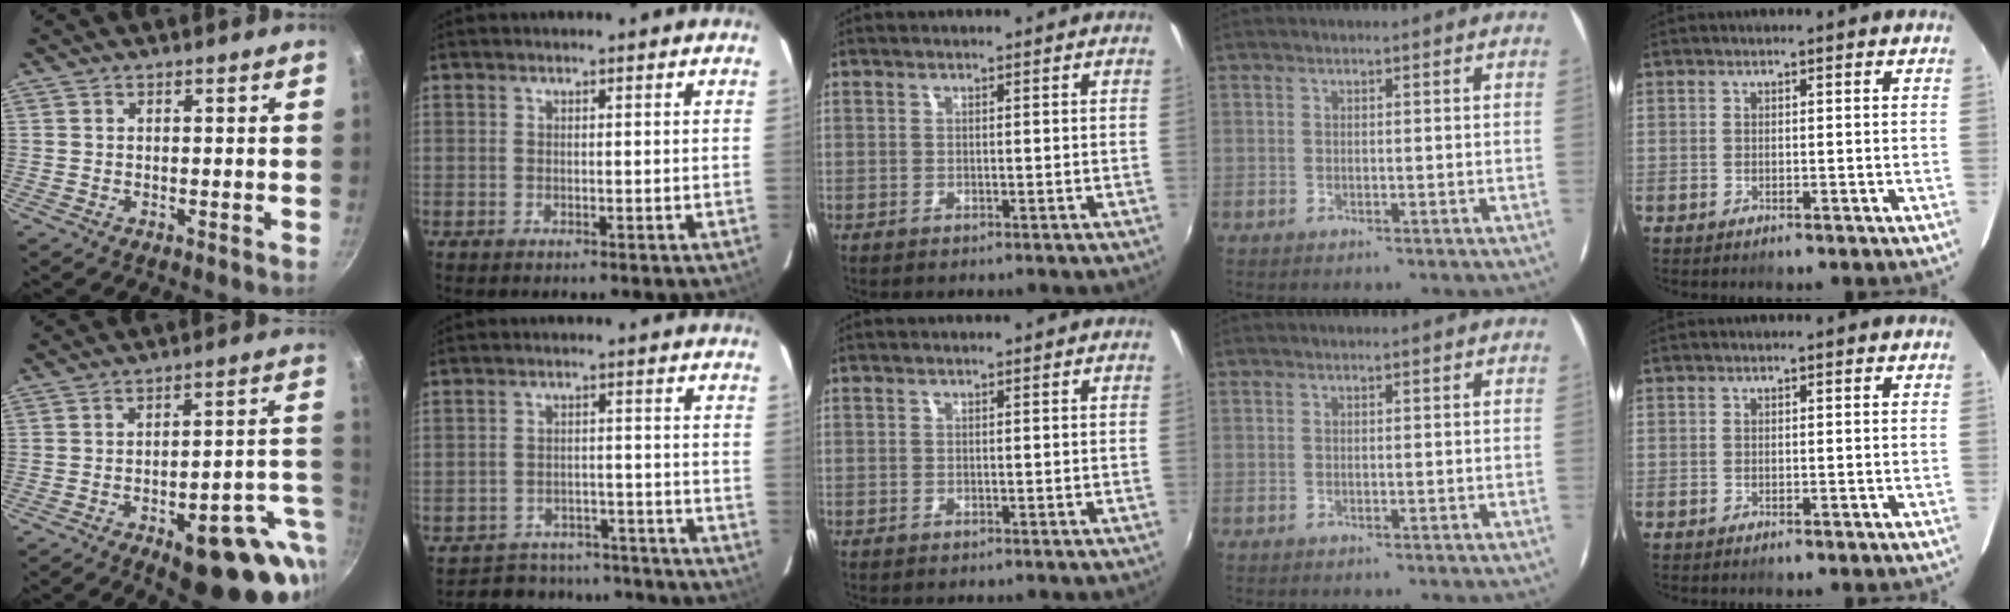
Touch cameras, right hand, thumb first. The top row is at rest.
{"thumb": {"total": 20.4, "force": [-7.9, 7.8, 17.1], "torque": [-0.154, 0.028, -0.098]}, "index": {"total": 14.3, "force": [-12.8, 5.7, 2.8], "torque": [-0.070, 0.032, -0.158]}}